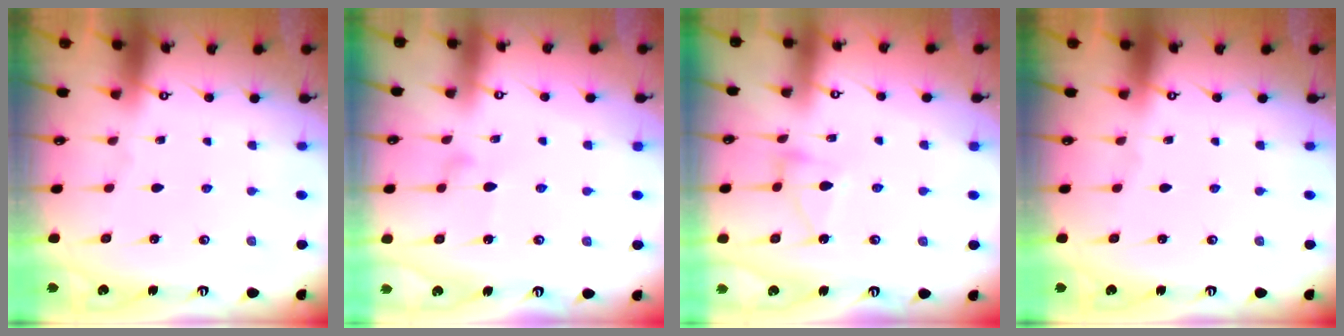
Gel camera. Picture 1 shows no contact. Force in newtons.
{"total": 6.8, "press": 6.8, "slide": 0.3}
{"total": 6.5, "press": 6.4, "slide": 0.5}
{"total": 0.0}